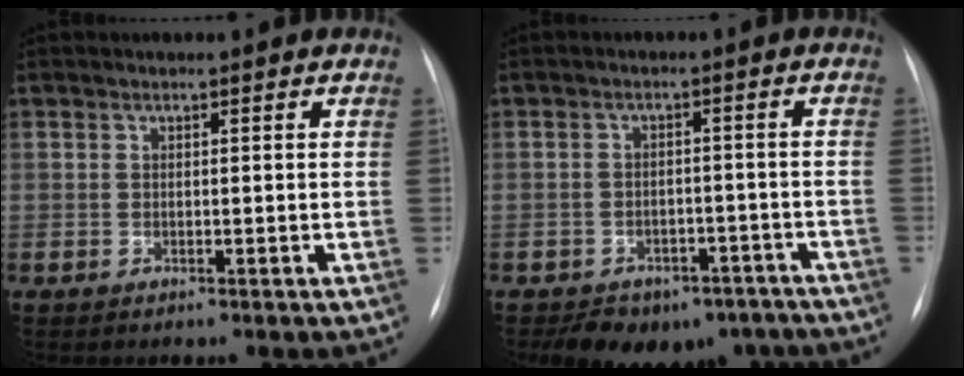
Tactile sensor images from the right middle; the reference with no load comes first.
{"total": 11.1, "force": [-8.4, 6.4, 3.4], "torque": [-0.032, 0.016, -0.100]}